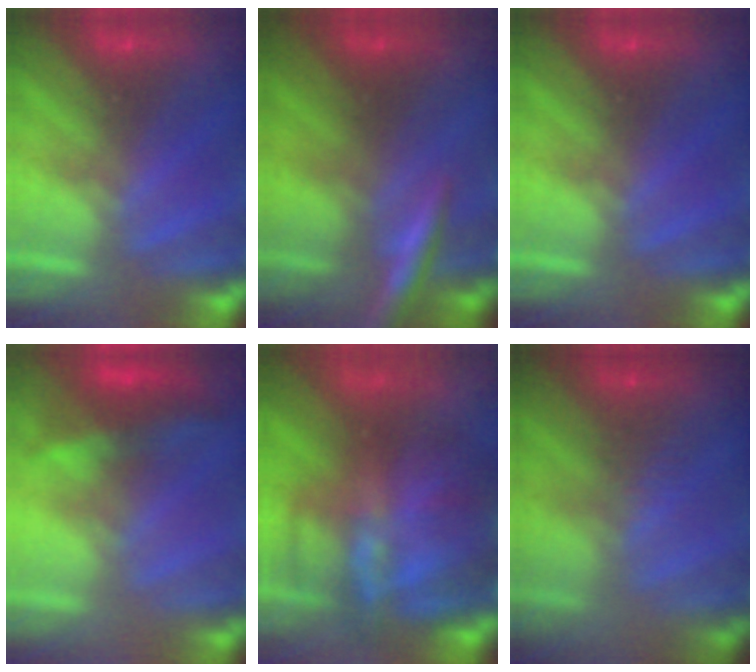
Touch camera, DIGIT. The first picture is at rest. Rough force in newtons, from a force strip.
{"total": 3.0}
{"total": 0.0}
{"total": 3.3}
{"total": 10.8}
{"total": 2.4}